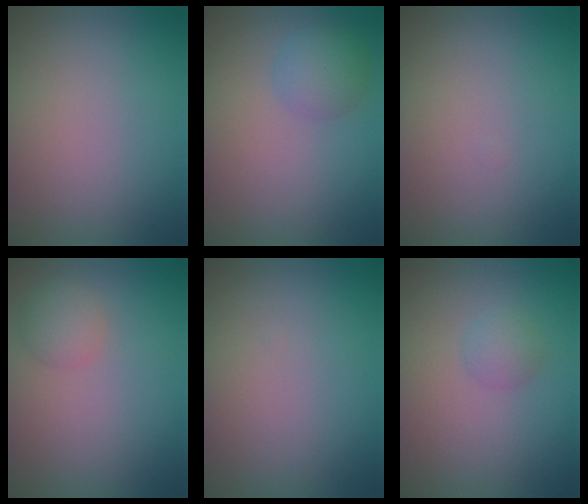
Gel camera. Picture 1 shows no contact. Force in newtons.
{"total": 2.5, "press": 2.5, "slide": 0.1}
{"total": 0.0}
{"total": 1.9, "press": 1.8, "slide": 0.1}
{"total": 0.0}
{"total": 1.4, "press": 1.4, "slide": 0.1}